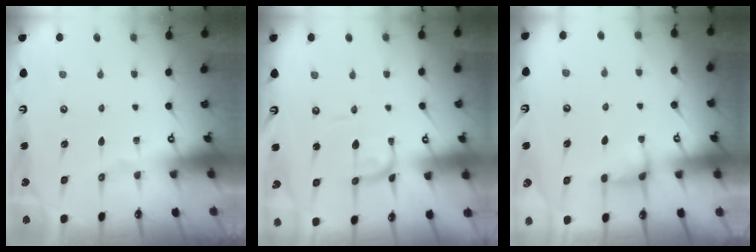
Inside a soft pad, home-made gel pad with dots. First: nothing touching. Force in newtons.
{"total": 1.6, "press": 1.6, "slide": 0.2}
{"total": 2.4, "press": 2.3, "slide": 0.5}